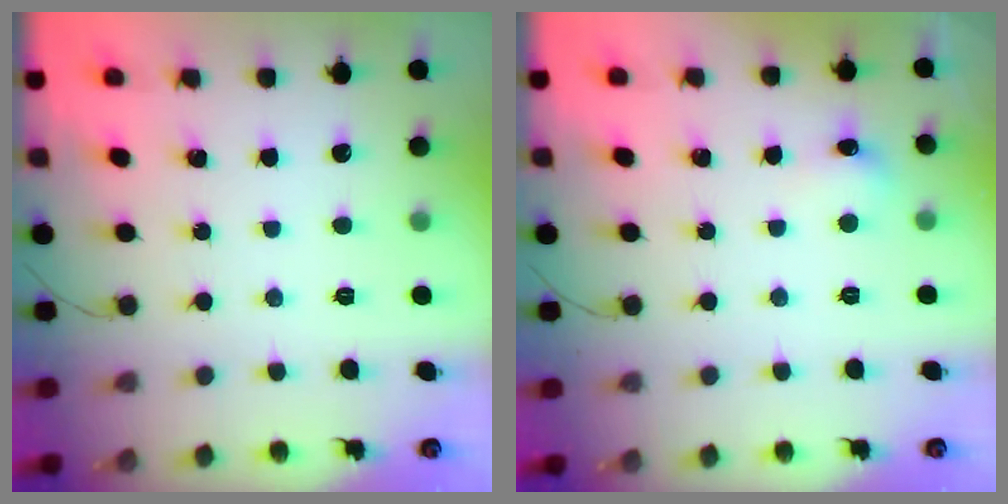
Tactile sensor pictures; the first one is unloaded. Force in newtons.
{"total": 5.9, "press": 5.6, "slide": 1.6}